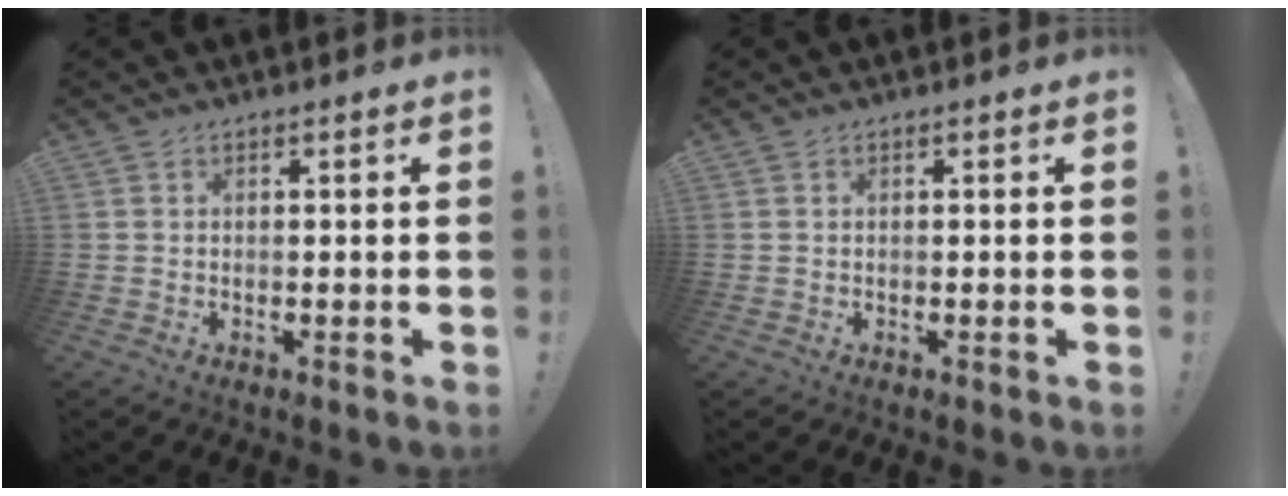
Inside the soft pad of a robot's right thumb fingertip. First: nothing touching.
{"total": 0.0}